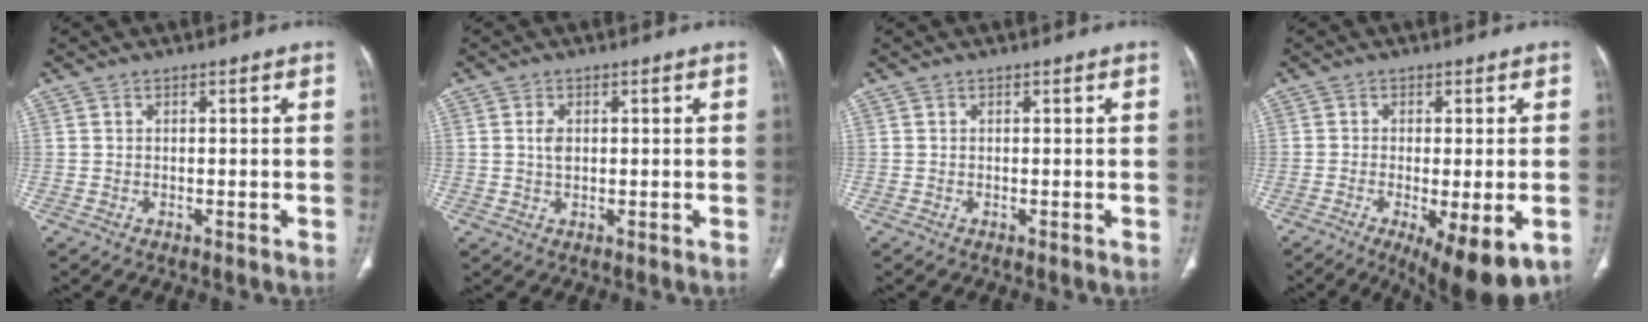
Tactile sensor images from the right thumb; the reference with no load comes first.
{"total": 2.2, "force": [0.4, 1.3, 1.7], "torque": [-0.034, -0.002, 0.007]}
{"total": 0.0}
{"total": 12.2, "force": [-4.9, 3.7, 10.5], "torque": [-0.147, -0.012, -0.066]}